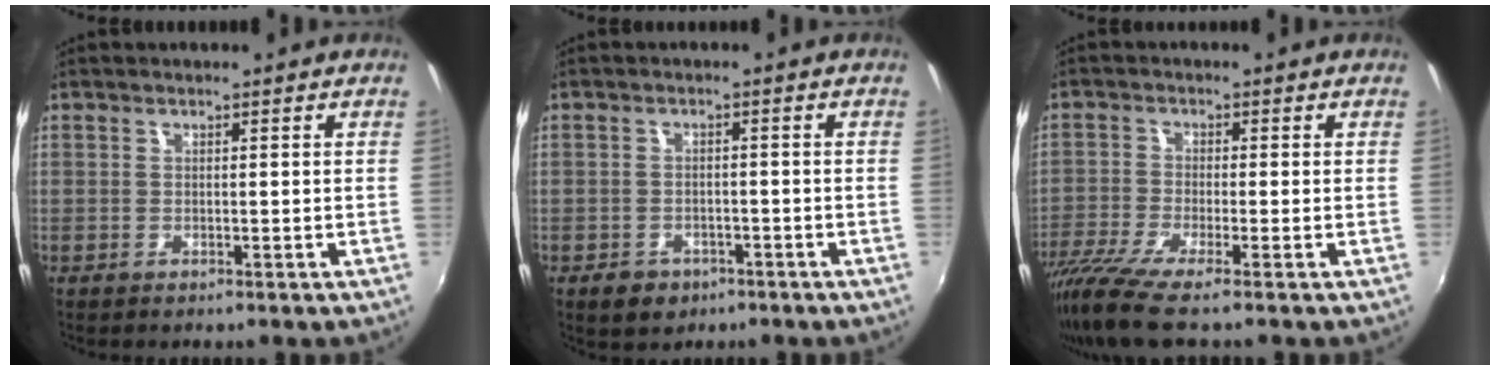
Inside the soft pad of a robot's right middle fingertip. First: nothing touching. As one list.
[{"total": 4.3, "force": [-2.6, 3.0, 1.6], "torque": [-0.042, -0.001, -0.034]}, {"total": 7.3, "force": [-5.7, -0.4, 4.6], "torque": [-0.112, -0.030, -0.107]}]